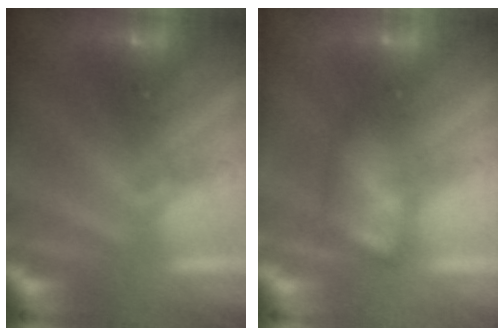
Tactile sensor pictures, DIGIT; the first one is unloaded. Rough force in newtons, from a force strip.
{"total": 4.8}